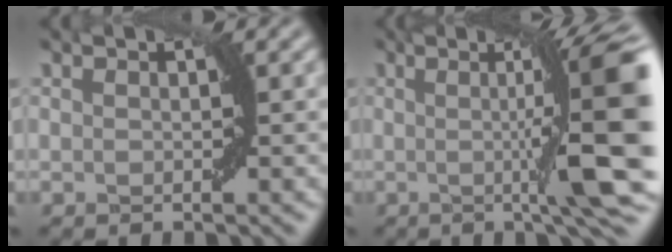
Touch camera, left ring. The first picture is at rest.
{"total": 11.2, "force": [-1.5, 2.6, 10.8], "torque": [-0.153, -0.001, -0.022]}